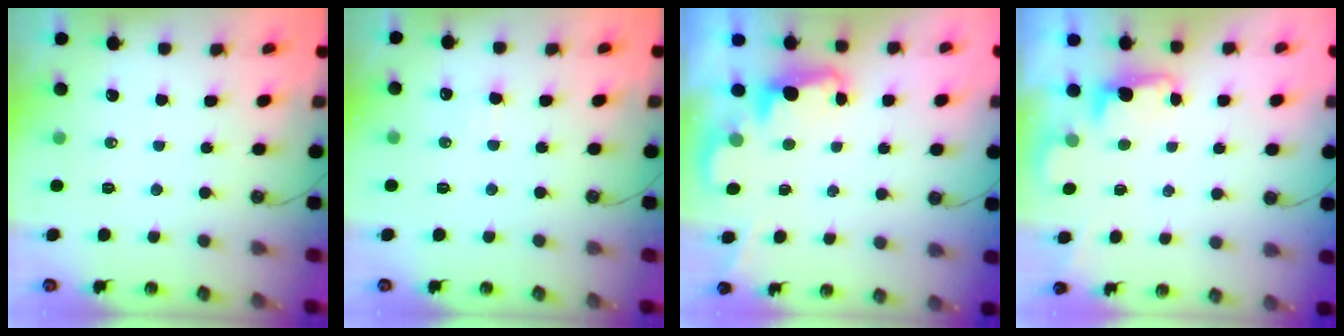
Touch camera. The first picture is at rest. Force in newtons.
{"total": 5.7, "press": 5.6, "slide": 1.2}
{"total": 2.5, "press": 2.4, "slide": 0.5}
{"total": 1.3, "press": 1.0, "slide": 0.9}